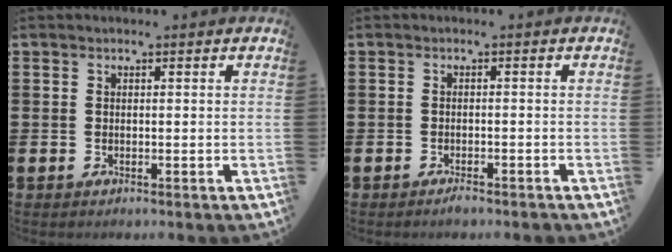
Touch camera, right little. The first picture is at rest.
{"total": 0.9, "force": [-0.8, 0.1, 0.3], "torque": [-0.008, -0.003, -0.016]}